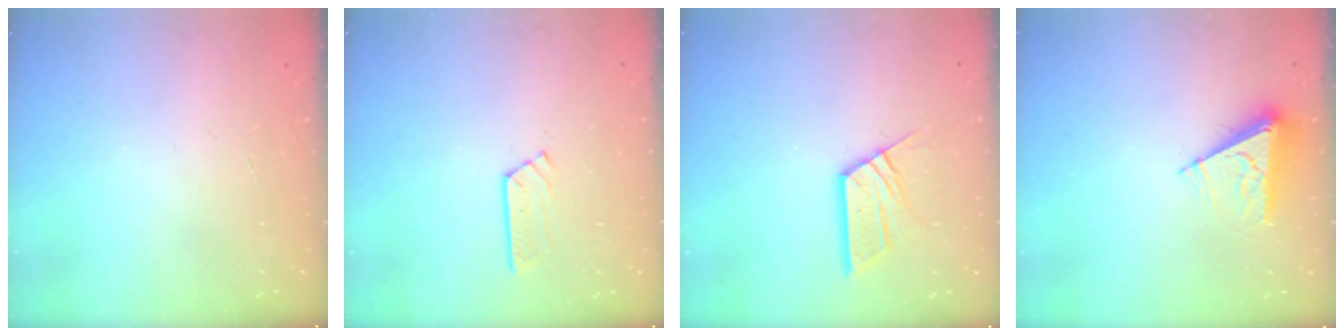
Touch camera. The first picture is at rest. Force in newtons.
{"total": 3.4, "press": 3.4, "slide": 0.4}
{"total": 10.8, "press": 10.7, "slide": 0.5}
{"total": 7.9, "press": 7.9, "slide": 0.3}